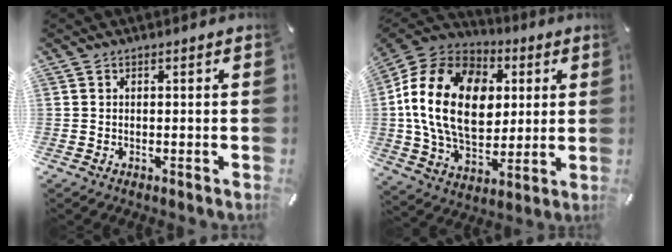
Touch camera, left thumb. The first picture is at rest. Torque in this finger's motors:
{"motor_torque": [1.34, 2.24, 1.67, -1.10, 0.91]}